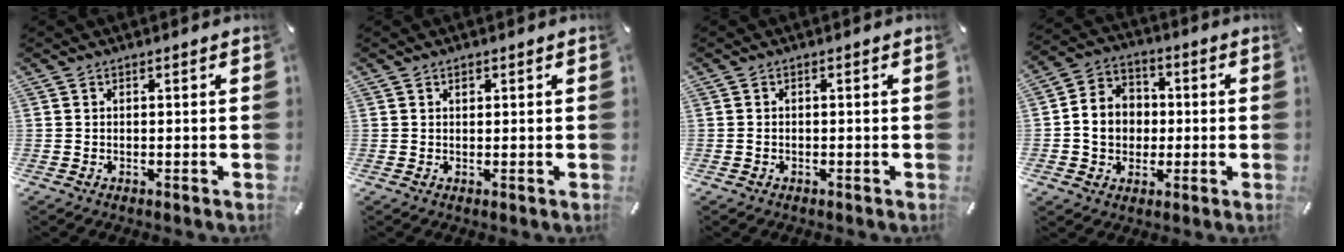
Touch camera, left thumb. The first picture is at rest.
{"total": 0.8, "force": [0.4, 0.6, 0.3], "torque": [0.002, -0.003, 0.006]}
{"total": 1.0, "force": [-0.4, 0.6, 0.6], "torque": [-0.012, 0.002, -0.009]}
{"total": 9.1, "force": [-0.7, 8.3, 3.6], "torque": [-0.078, 0.020, -0.010]}